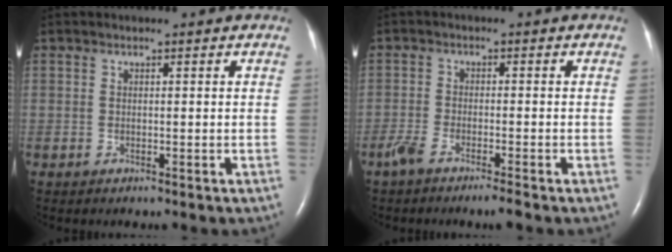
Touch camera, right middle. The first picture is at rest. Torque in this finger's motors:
{"motor_torque": [0.36, -0.35, 0.24, 0.03]}